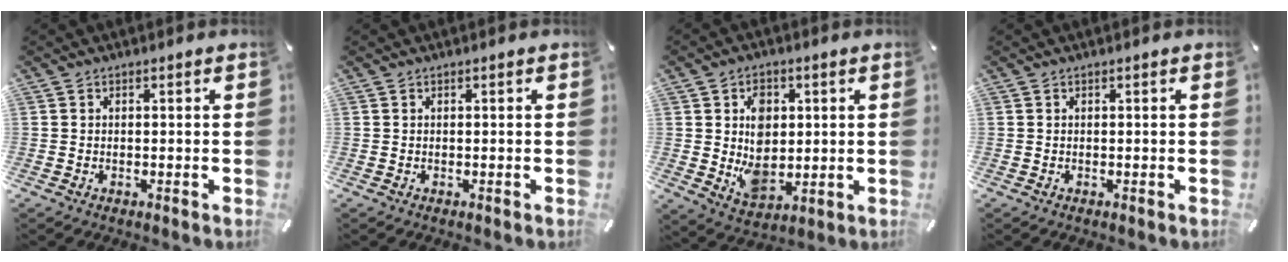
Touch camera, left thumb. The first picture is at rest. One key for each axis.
{"total": 0.0}
{"total": 8.6, "fx": 1.5, "fy": 7.0, "fz": 4.8, "tx": -0.063, "ty": 0.001, "tz": 0.030}
{"total": 0.0}